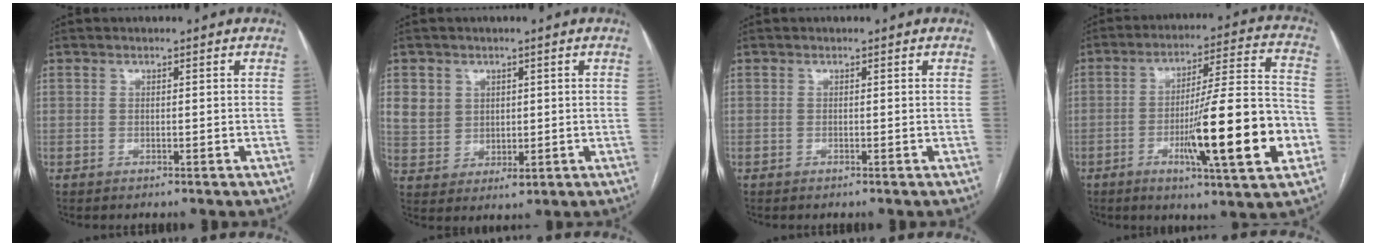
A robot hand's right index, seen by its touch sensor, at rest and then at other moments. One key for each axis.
{"total": 6.1, "fx": 2.3, "fy": 5.4, "fz": 1.7, "tx": -0.036, "ty": 0.005, "tz": 0.057}
{"total": 0.0}
{"total": 18.5, "fx": -5.5, "fy": 1.1, "fz": 17.6, "tx": -0.268, "ty": -0.004, "tz": -0.082}